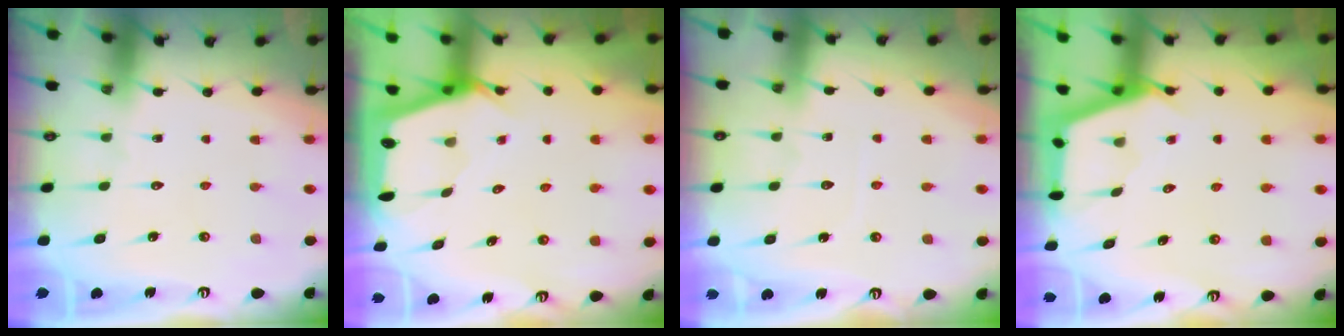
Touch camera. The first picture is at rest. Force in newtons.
{"total": 2.4, "press": 2.4, "slide": 0.2}
{"total": 3.6, "press": 3.6, "slide": 0.5}
{"total": 3.0, "press": 3.0, "slide": 0.4}